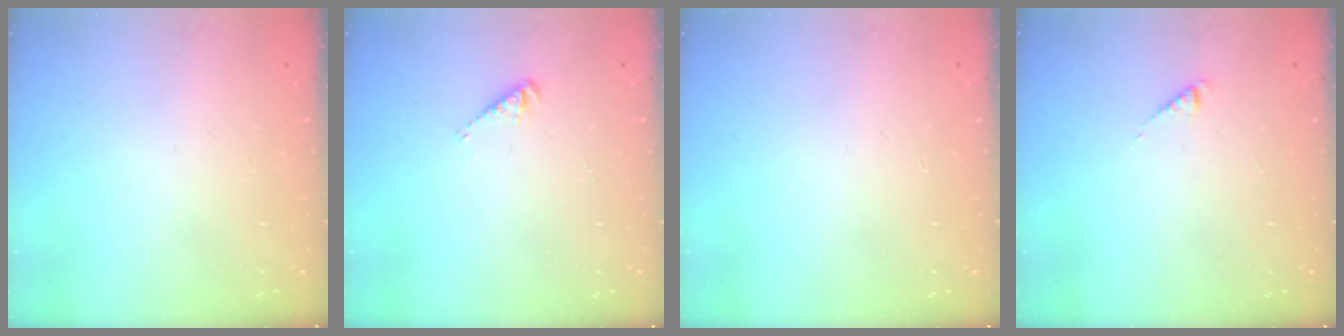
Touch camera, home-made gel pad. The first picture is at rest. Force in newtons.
{"total": 2.7, "press": 2.7, "slide": 0.3}
{"total": 0.0}
{"total": 2.6, "press": 2.6, "slide": 0.4}